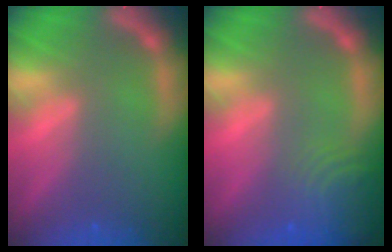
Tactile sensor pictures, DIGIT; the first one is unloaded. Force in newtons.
{"total": 6.6}